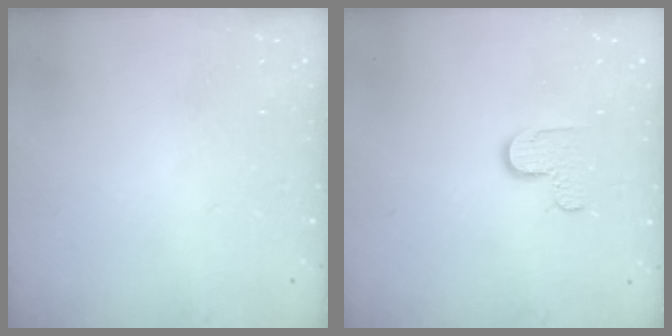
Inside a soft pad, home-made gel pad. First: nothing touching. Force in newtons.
{"total": 5.6, "press": 5.6, "slide": 0.3}